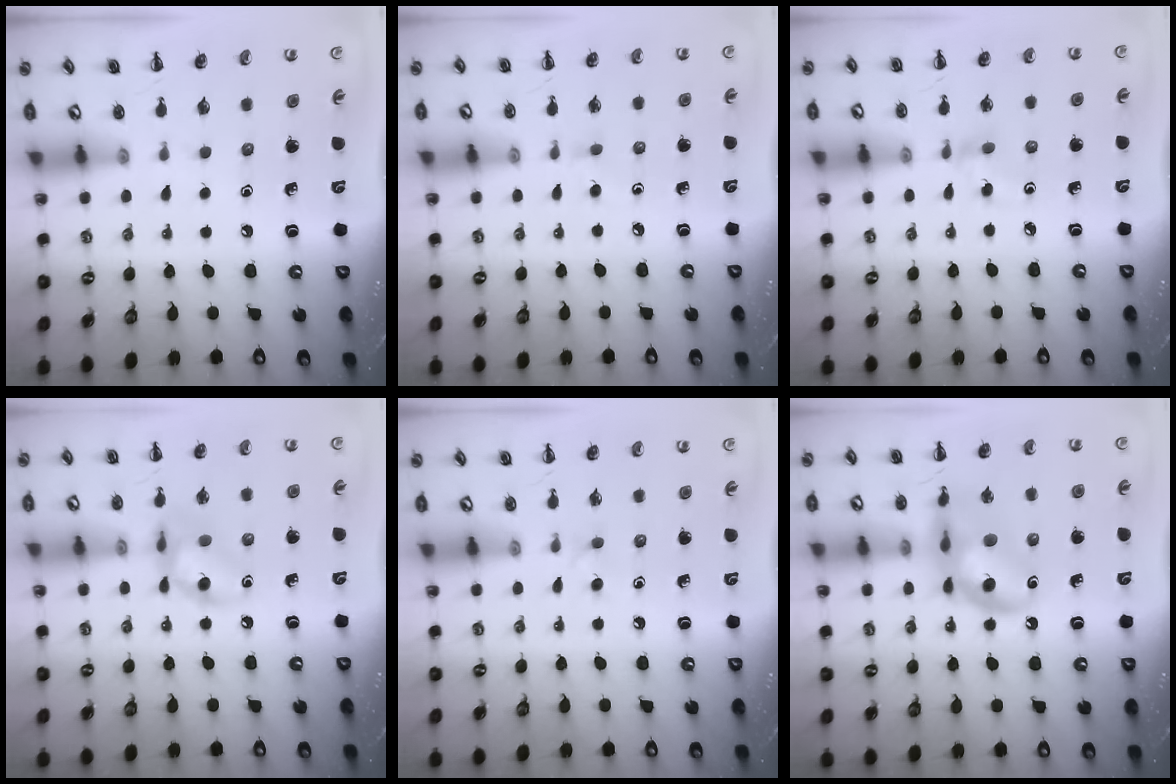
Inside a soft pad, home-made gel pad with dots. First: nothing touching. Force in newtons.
{"total": 2.7, "press": 2.5, "slide": 1.2}
{"total": 2.8, "press": 2.6, "slide": 1.0}
{"total": 10.3, "press": 10.3, "slide": 0.9}
{"total": 3.2, "press": 2.9, "slide": 1.3}
{"total": 13.2, "press": 12.9, "slide": 2.6}